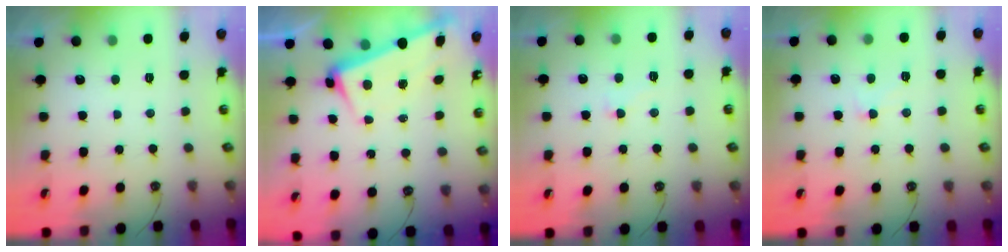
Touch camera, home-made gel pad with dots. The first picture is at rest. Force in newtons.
{"total": 3.0, "press": 2.9, "slide": 0.9}
{"total": 2.7, "press": 2.5, "slide": 1.1}
{"total": 1.6, "press": 1.5, "slide": 0.5}